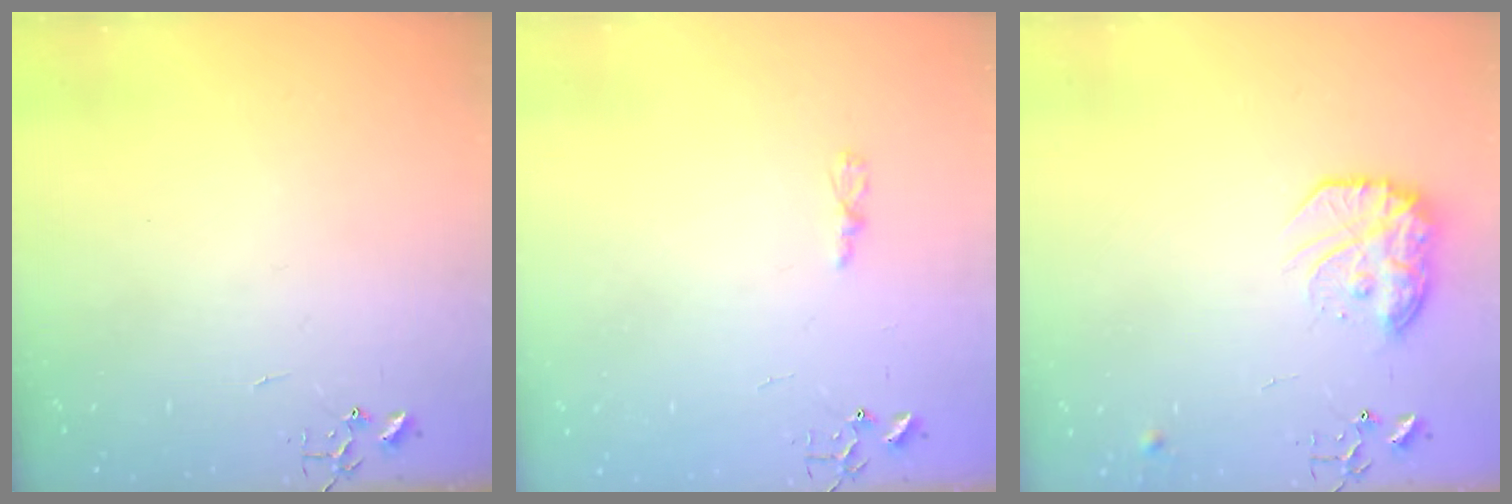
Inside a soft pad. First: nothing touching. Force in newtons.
{"total": 3.2, "press": 3.1, "slide": 0.4}
{"total": 15.0, "press": 15.0, "slide": 1.2}